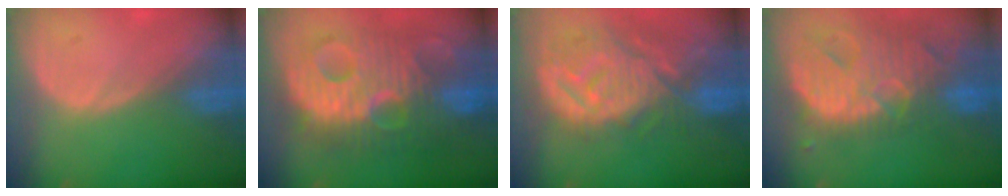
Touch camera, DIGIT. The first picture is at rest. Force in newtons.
{"total": 13.6, "press": 13.5, "slide": 1.2}
{"total": 12.5, "press": 11.1, "slide": 5.7}
{"total": 13.9, "press": 11.8, "slide": 7.4}